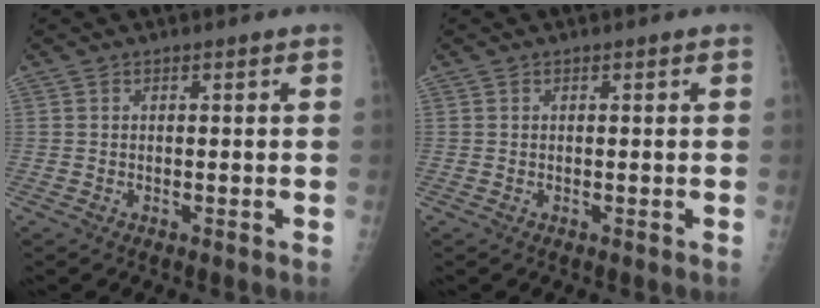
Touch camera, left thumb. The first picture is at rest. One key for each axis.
{"total": 0.0}